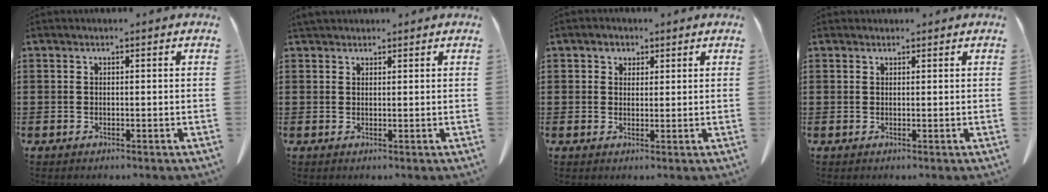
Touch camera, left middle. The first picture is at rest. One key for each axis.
{"total": 1.6, "fx": 1.4, "fy": 0.6, "fz": 0.3, "tx": -0.010, "ty": 0.003, "tz": 0.029}
{"total": 1.8, "fx": 1.1, "fy": 1.3, "fz": 0.4, "tx": -0.013, "ty": 0.006, "tz": 0.021}
{"total": 0.8, "fx": 0.7, "fy": 0.4, "fz": 0.0, "tx": -0.002, "ty": 0.000, "tz": 0.016}